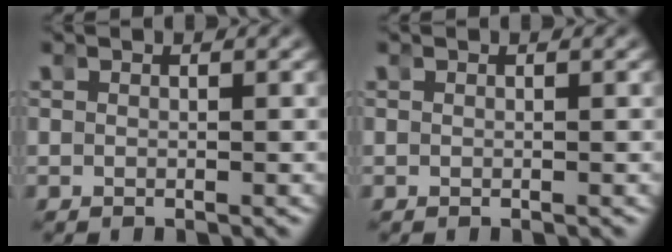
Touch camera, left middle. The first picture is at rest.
{"total": 0.0}